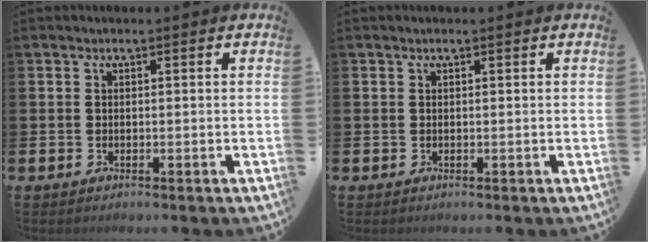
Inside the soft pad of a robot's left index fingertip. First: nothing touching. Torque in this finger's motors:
{"motor_torque": [0.78, -1.07, -0.02, 0.01]}